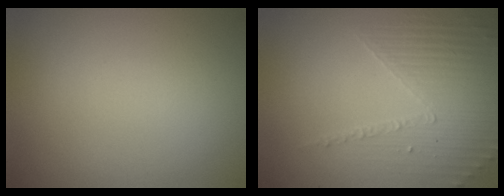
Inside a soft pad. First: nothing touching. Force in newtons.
{"total": 5.3, "press": 3.3, "slide": 4.2}